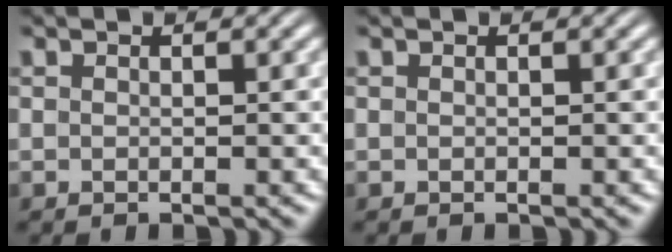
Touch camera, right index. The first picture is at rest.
{"total": 0.0}